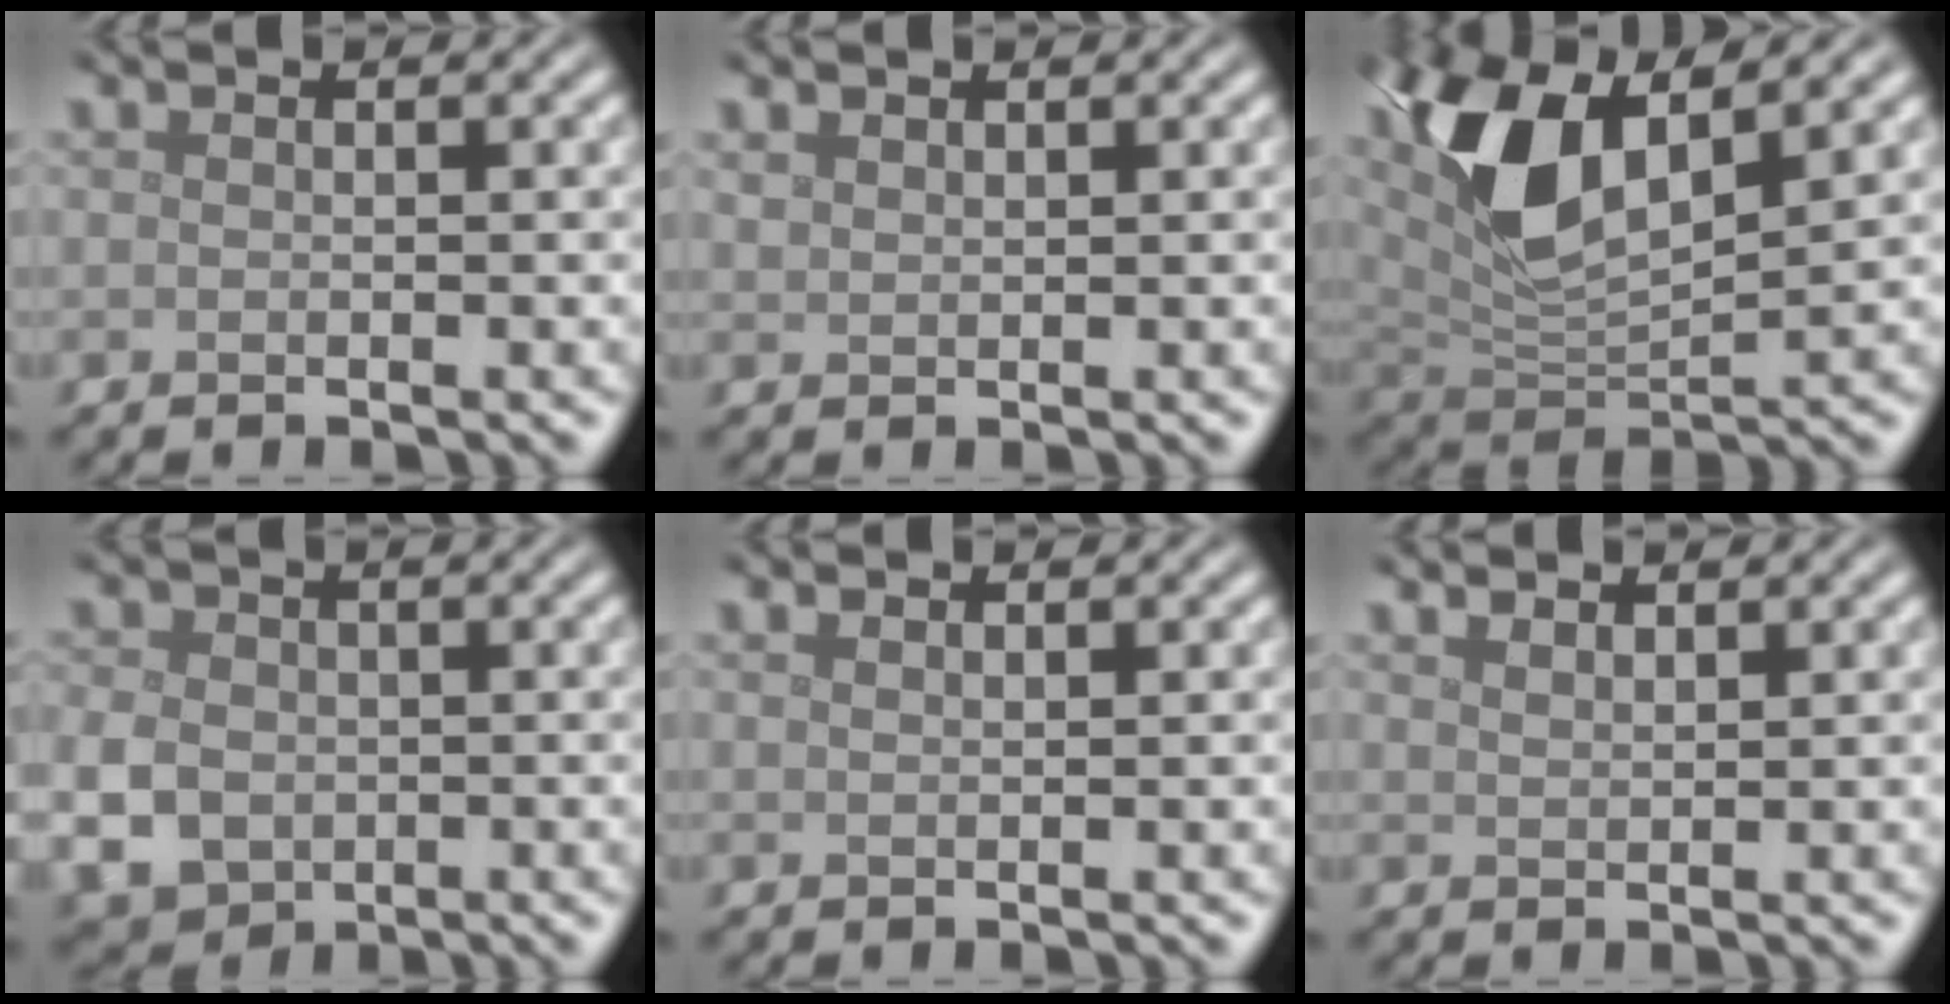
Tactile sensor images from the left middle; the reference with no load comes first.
{"total": 0.9, "force": [0.9, 0.3, 0.2], "torque": [-0.008, 0.000, 0.021]}
{"total": 8.5, "force": [3.8, 3.4, 6.8], "torque": [-0.143, 0.004, 0.069]}
{"total": 4.8, "force": [-0.9, 3.9, 2.7], "torque": [-0.073, -0.009, -0.023]}
{"total": 0.6, "force": [0.5, 0.1, 0.2], "torque": [-0.004, 0.001, 0.009]}
{"total": 1.9, "force": [1.7, 0.4, 0.7], "torque": [-0.003, 0.002, 0.017]}